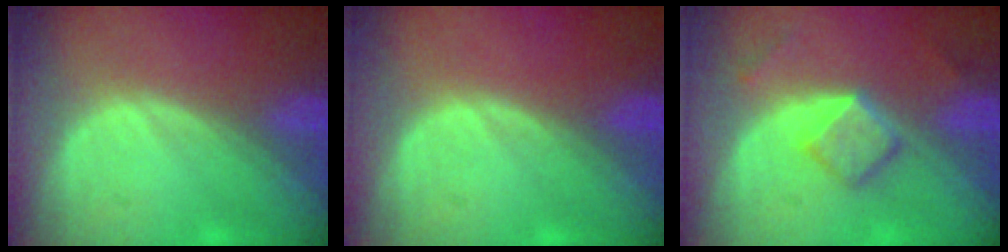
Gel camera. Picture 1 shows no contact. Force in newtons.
{"total": 0.0}
{"total": 4.4, "press": 4.1, "slide": 1.7}